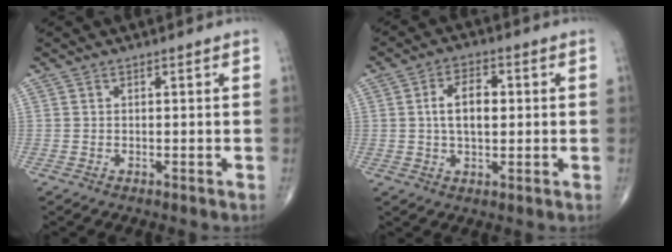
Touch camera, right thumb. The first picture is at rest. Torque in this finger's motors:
{"motor_torque": [0.01, 0.01, 0.03, 0.02, 0.18]}